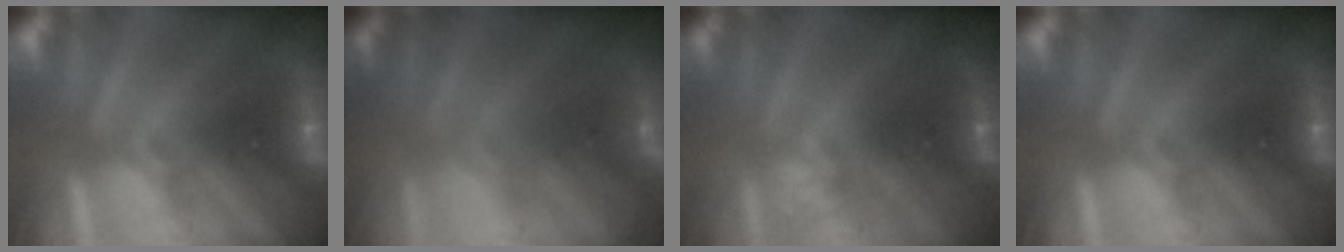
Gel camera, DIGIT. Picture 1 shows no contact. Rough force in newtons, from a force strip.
{"total": 7.3}
{"total": 2.0}
{"total": 0.0}